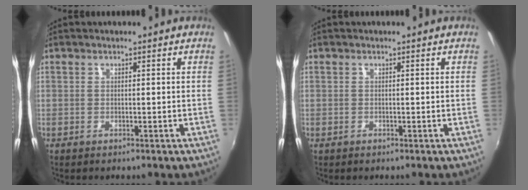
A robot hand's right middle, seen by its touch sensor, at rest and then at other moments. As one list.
[{"total": 0.0}]